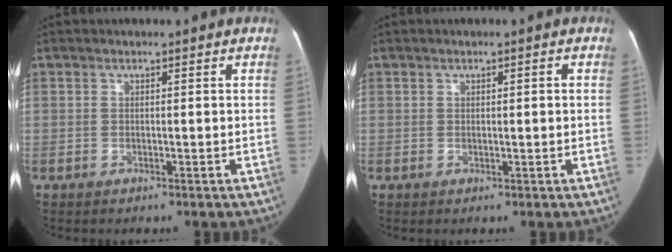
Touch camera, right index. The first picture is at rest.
{"total": 1.0, "force": [0.1, 0.3, 1.0], "torque": [-0.018, 0.007, 0.004]}